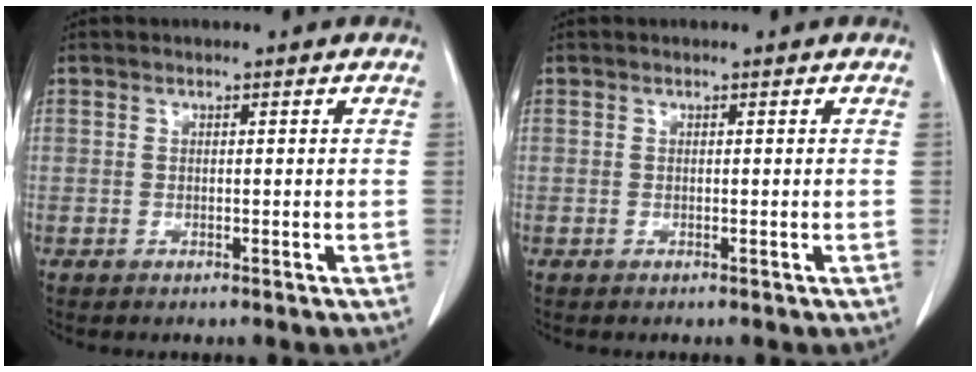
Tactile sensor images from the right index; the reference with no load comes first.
{"total": 0.0}